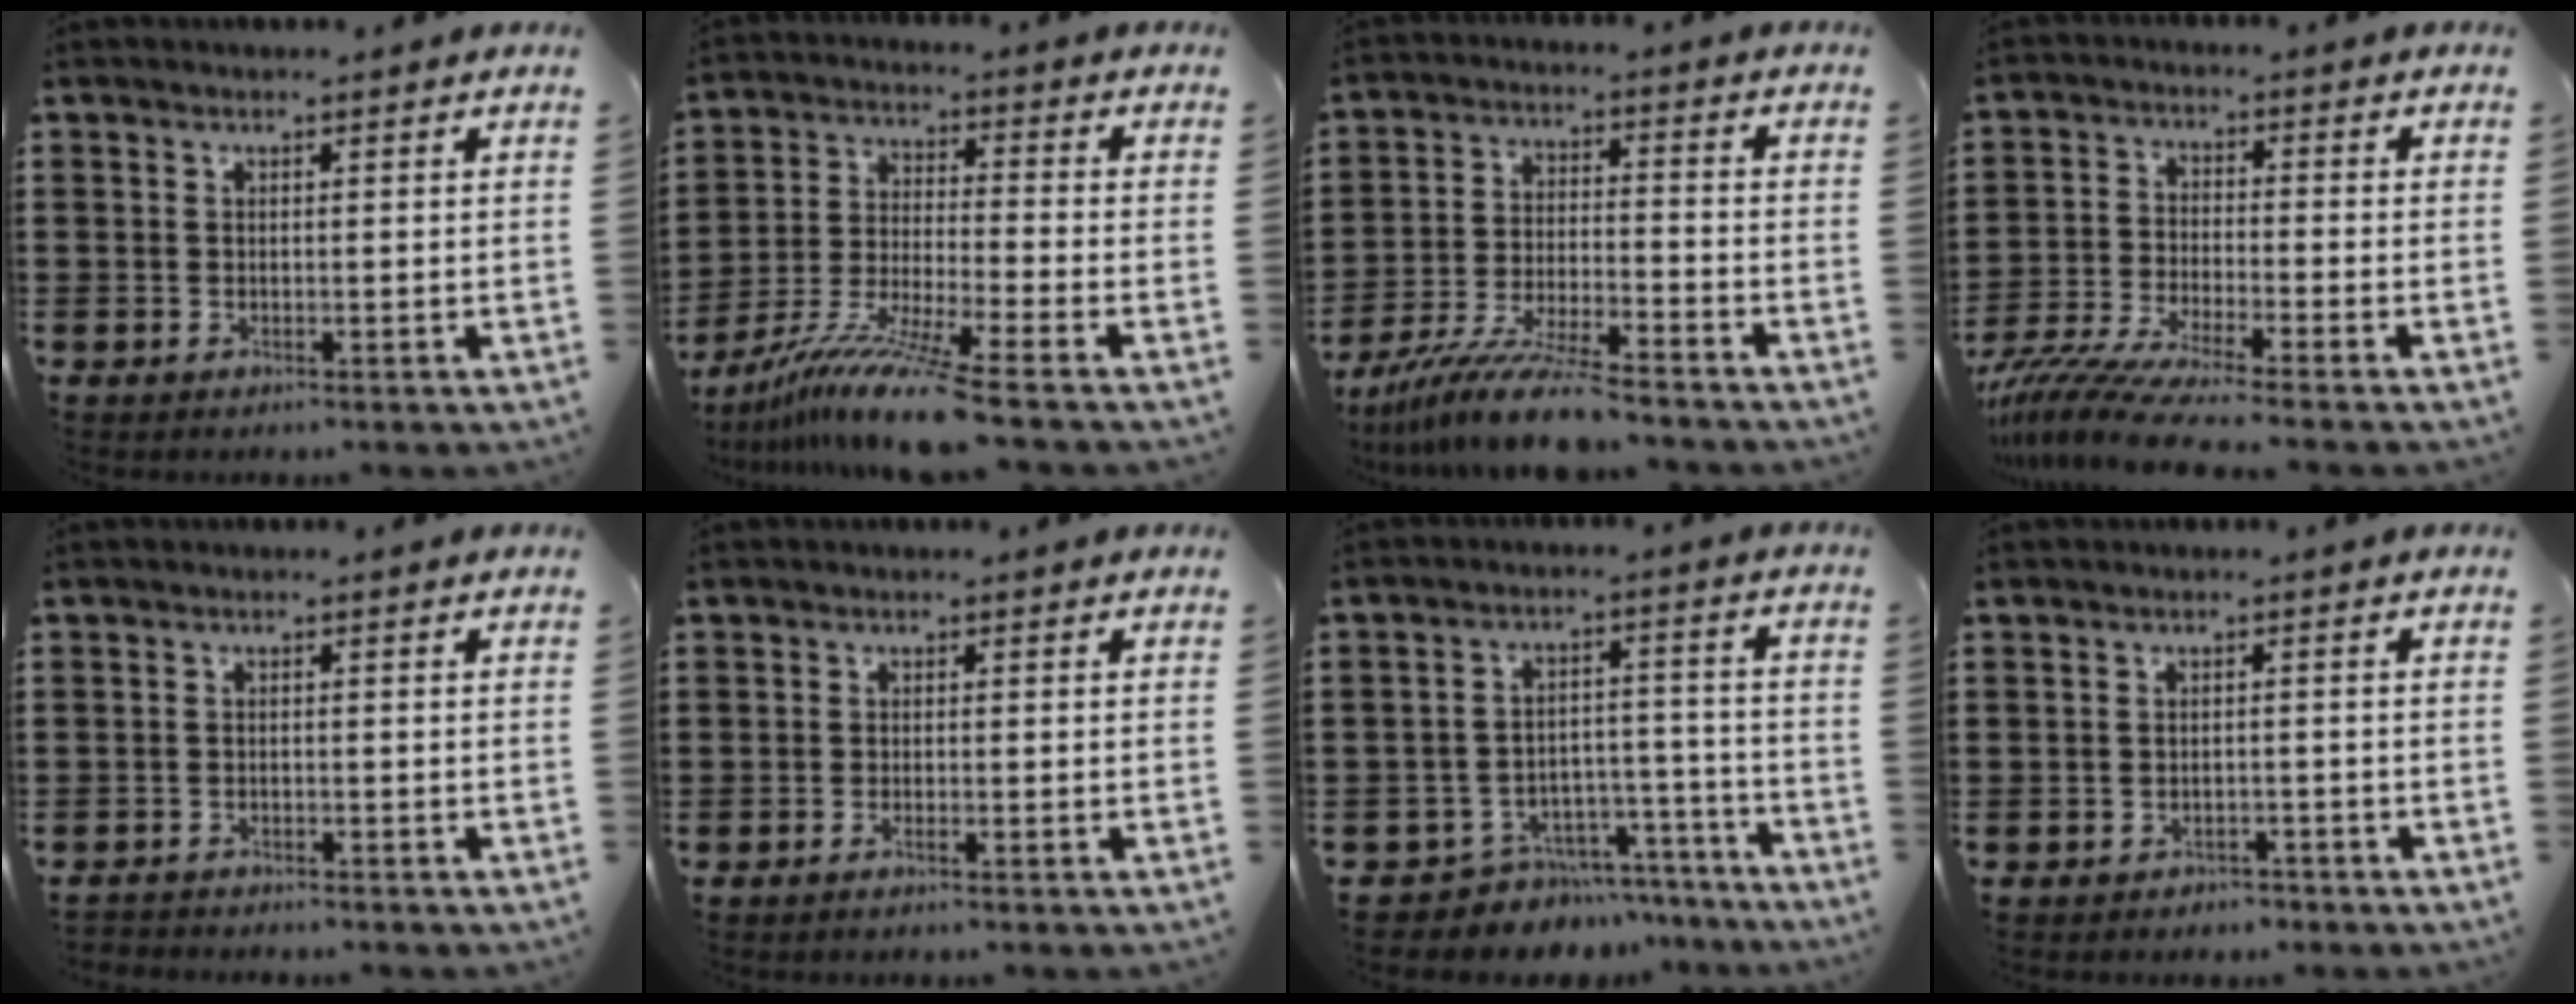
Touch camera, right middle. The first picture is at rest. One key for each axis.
{"total": 10.8, "fx": -8.7, "fy": 0.2, "fz": 6.3, "tx": -0.120, "ty": 0.000, "tz": -0.172}
{"total": 10.1, "fx": -8.8, "fy": 0.5, "fz": 4.9, "tx": -0.098, "ty": 0.007, "tz": -0.172}
{"total": 7.2, "fx": -6.4, "fy": 0.0, "fz": 3.4, "tx": -0.083, "ty": -0.014, "tz": -0.126}
{"total": 1.5, "fx": -1.5, "fy": 0.1, "fz": -0.1, "tx": -0.003, "ty": 0.002, "tz": -0.034}
{"total": 0.8, "fx": -0.5, "fy": 0.0, "fz": 0.6, "tx": -0.011, "ty": -0.003, "tz": -0.009}
{"total": 6.2, "fx": -5.8, "fy": 2.1, "fz": 0.5, "tx": -0.010, "ty": 0.028, "tz": -0.114}
{"total": 1.5, "fx": -1.4, "fy": 0.4, "fz": -0.1, "tx": -0.005, "ty": 0.002, "tz": -0.033}